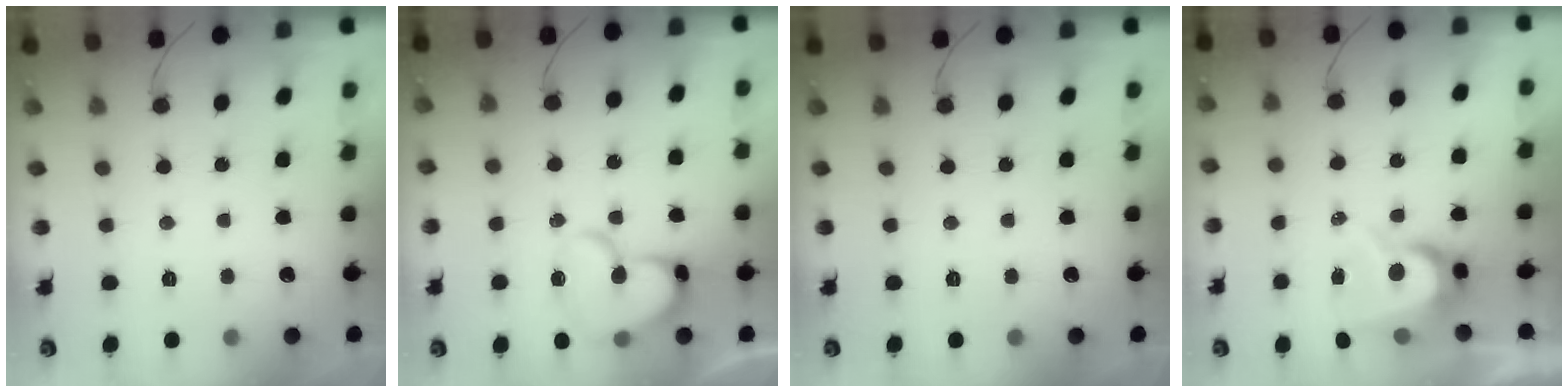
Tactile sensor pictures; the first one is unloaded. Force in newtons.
{"total": 14.0, "press": 13.9, "slide": 1.2}
{"total": 0.0}
{"total": 7.3, "press": 7.3, "slide": 0.4}